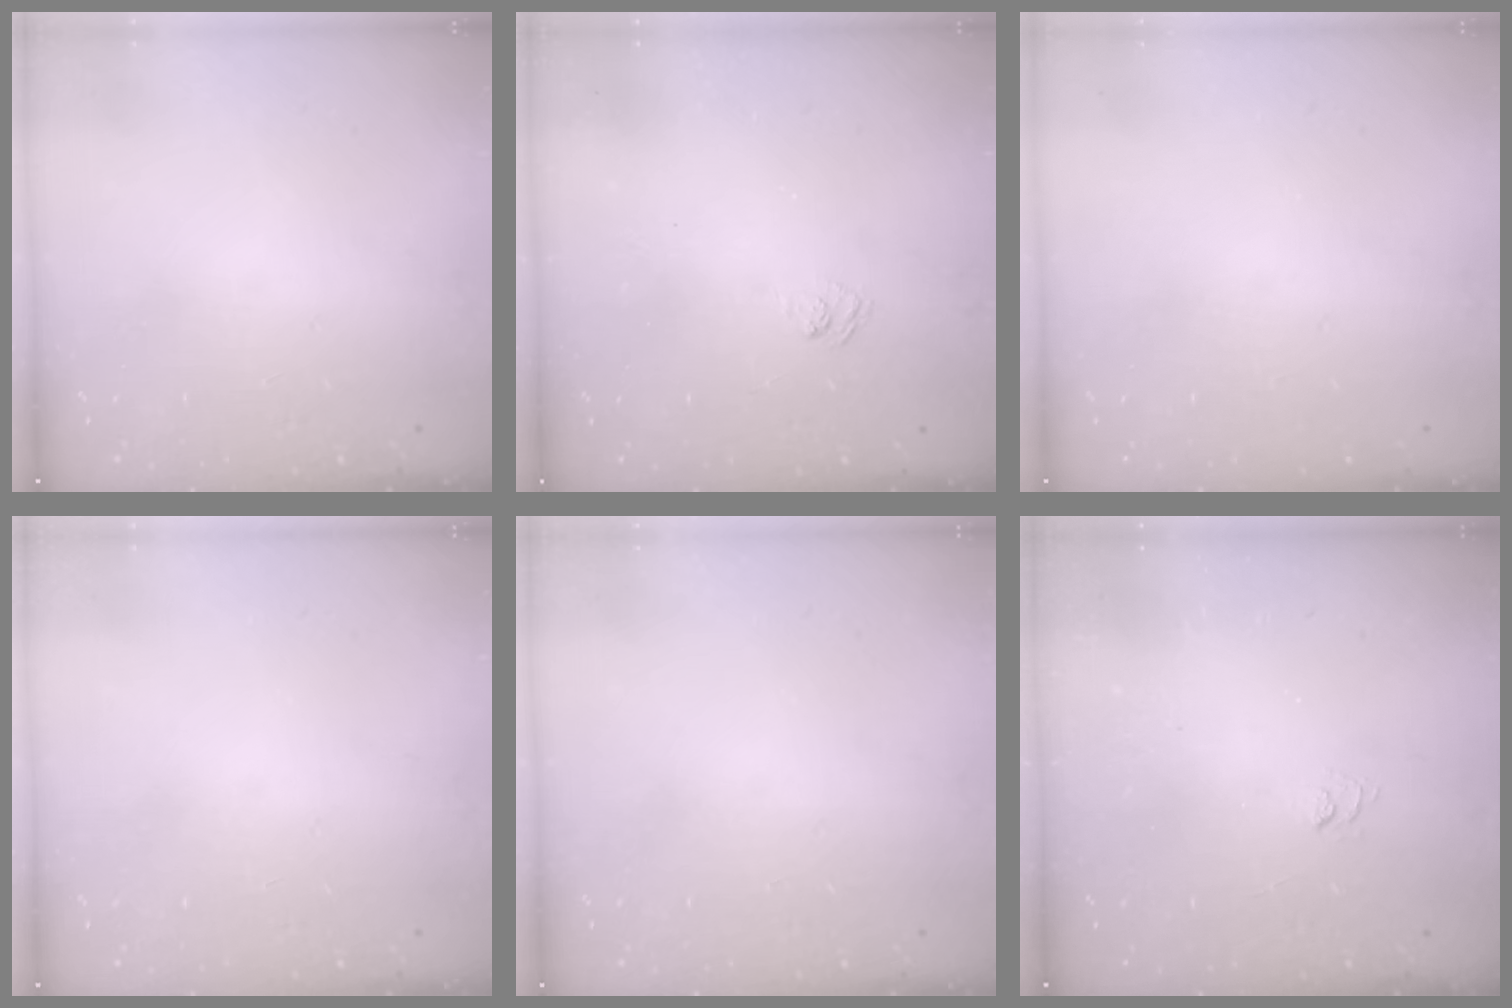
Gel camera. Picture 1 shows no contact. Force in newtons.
{"total": 2.4, "press": 2.0, "slide": 1.3}
{"total": 0.0}
{"total": 0.0}
{"total": 0.0}
{"total": 1.9, "press": 1.5, "slide": 1.3}